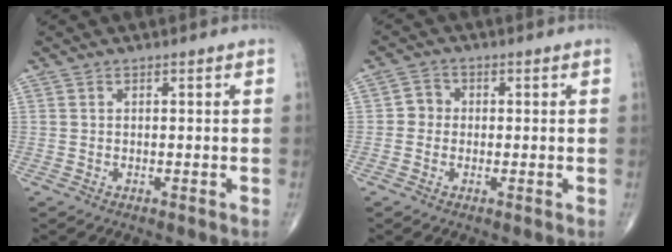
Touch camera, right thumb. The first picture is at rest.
{"total": 2.7, "force": [-0.3, 2.5, 0.9], "torque": [0.003, 0.008, -0.013]}